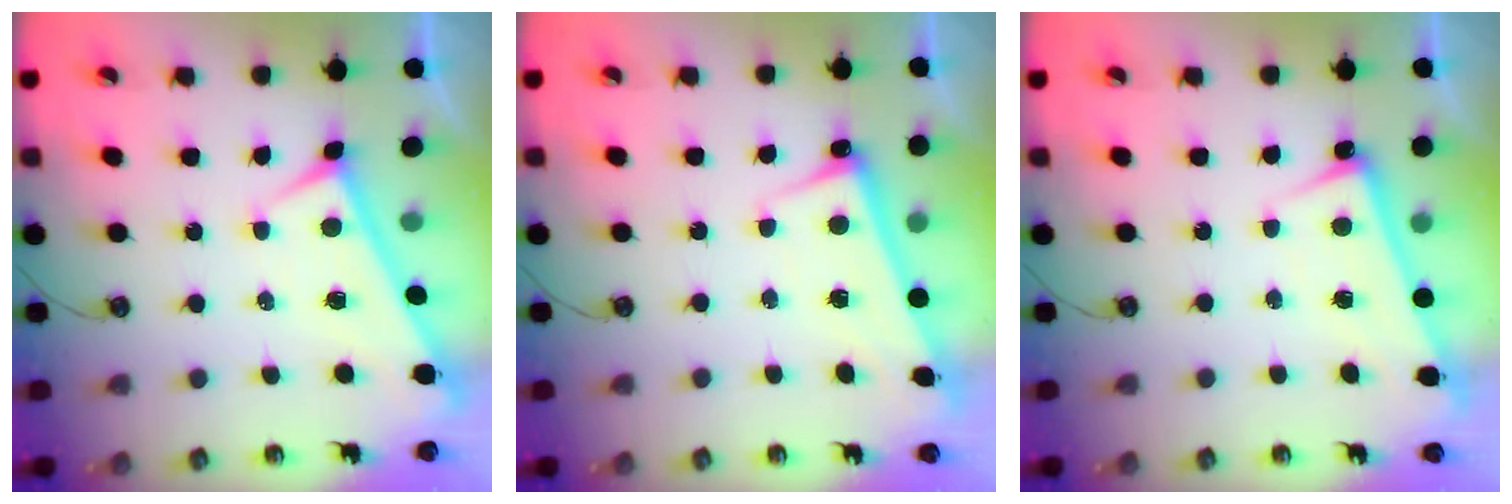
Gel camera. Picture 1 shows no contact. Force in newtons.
{"total": 2.8, "press": 2.8, "slide": 0.5}
{"total": 1.0, "press": 0.4, "slide": 0.9}